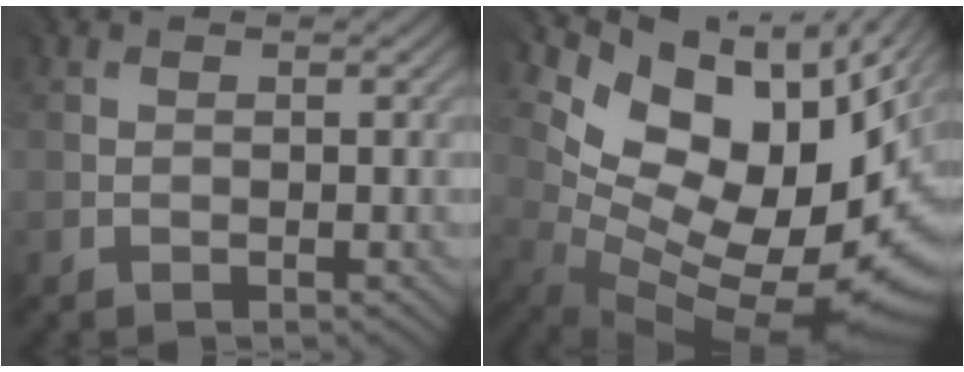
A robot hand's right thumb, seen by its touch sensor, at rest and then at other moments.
{"total": 13.9, "force": [4.8, 8.4, 10.0], "torque": [-0.154, -0.015, 0.113]}